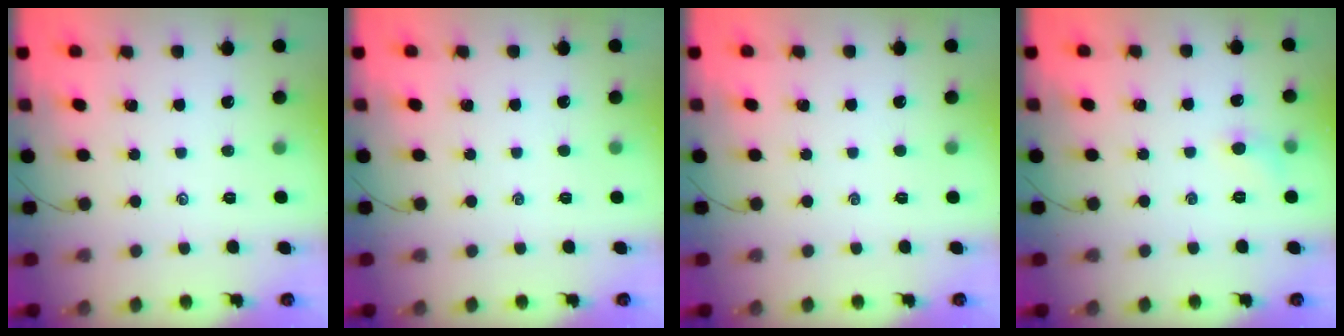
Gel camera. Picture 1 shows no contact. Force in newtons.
{"total": 0.0}
{"total": 0.0}
{"total": 5.2, "press": 4.9, "slide": 1.7}